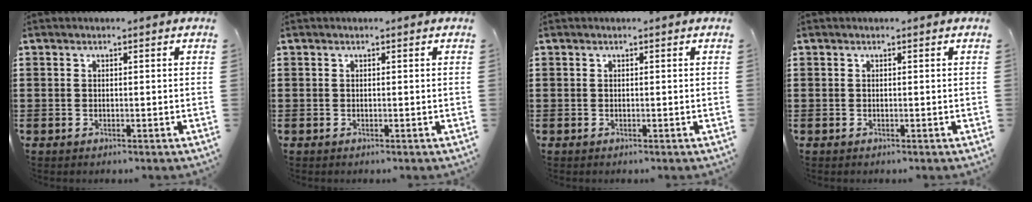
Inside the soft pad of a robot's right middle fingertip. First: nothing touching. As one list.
[{"total": 0.0}, {"total": 0.0}, {"total": 0.0}]